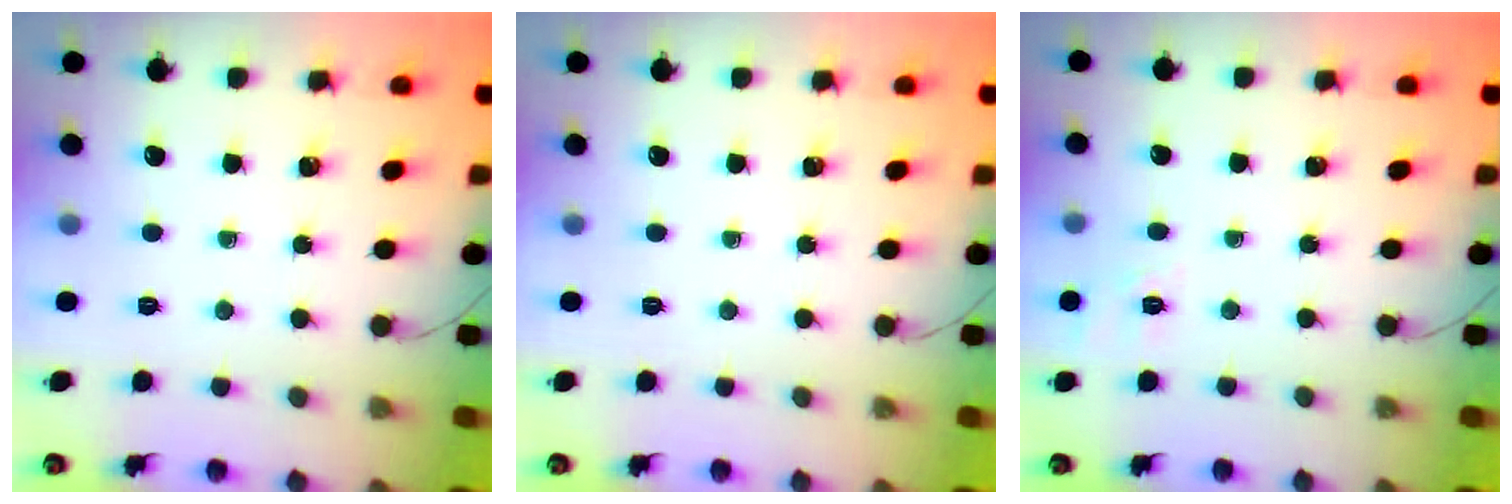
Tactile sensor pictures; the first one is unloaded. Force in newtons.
{"total": 0.0}
{"total": 1.8, "press": 1.0, "slide": 1.5}